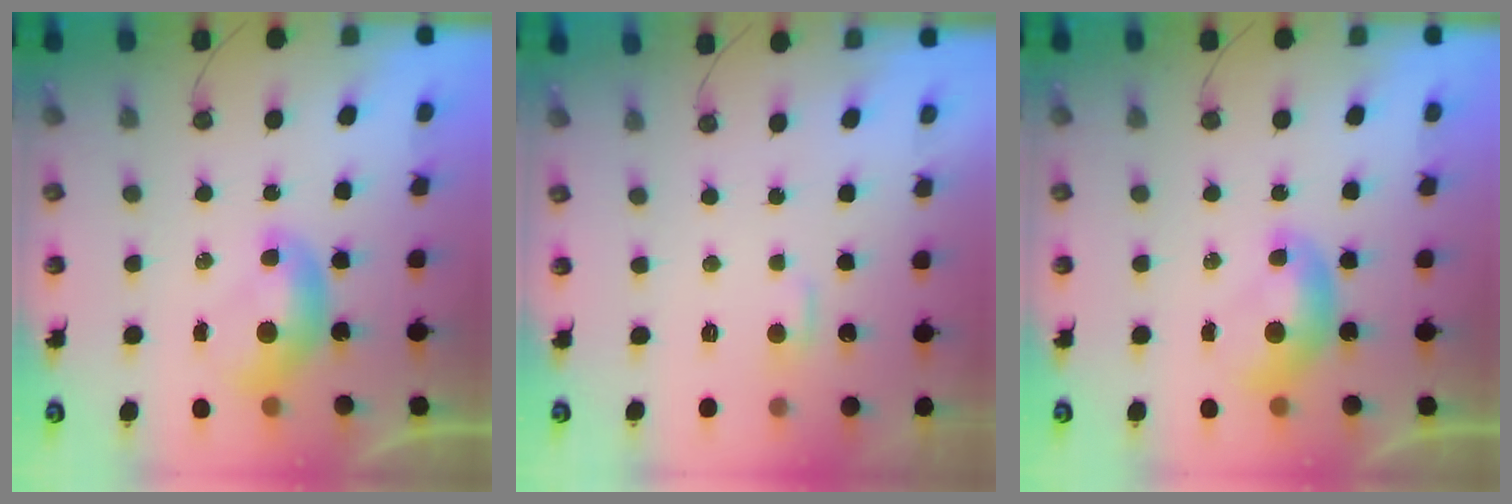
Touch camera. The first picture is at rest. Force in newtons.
{"total": 2.4, "press": 2.3, "slide": 0.3}
{"total": 0.0}